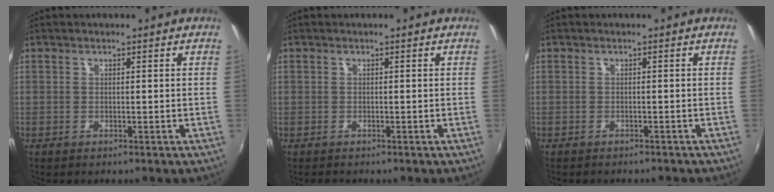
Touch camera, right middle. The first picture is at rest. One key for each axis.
{"total": 1.2, "fx": -0.8, "fy": 0.9, "fz": -0.1, "tx": -0.003, "ty": 0.001, "tz": -0.013}
{"total": 2.5, "fx": -2.2, "fy": 0.7, "fz": 0.7, "tx": -0.018, "ty": -0.011, "tz": -0.031}